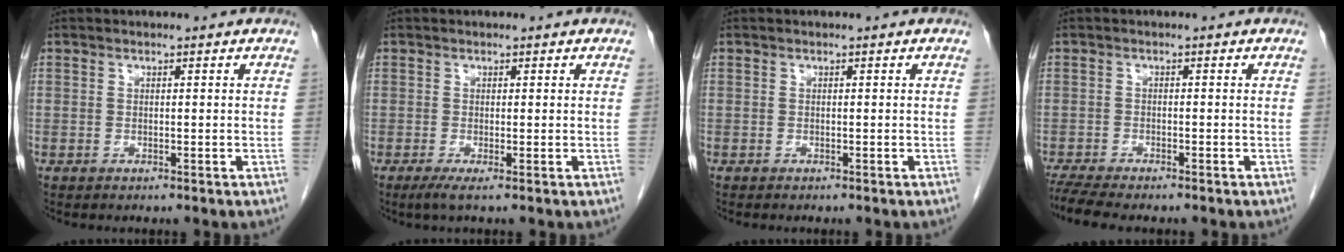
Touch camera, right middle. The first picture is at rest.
{"total": 1.7, "force": [-0.7, 0.0, 1.5], "torque": [-0.029, -0.006, -0.011]}
{"total": 0.5, "force": [-0.5, 0.1, 0.2], "torque": [-0.001, -0.001, -0.007]}
{"total": 6.2, "force": [-5.4, 0.7, 3.0], "torque": [-0.053, -0.012, -0.089]}